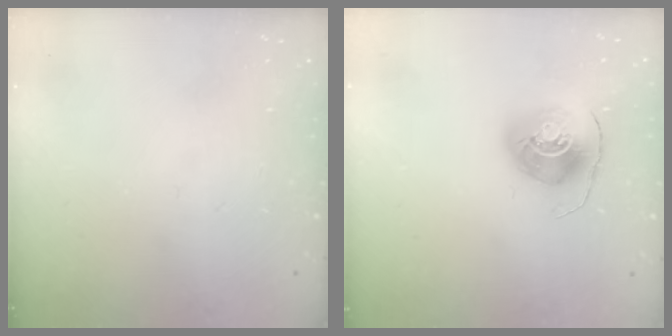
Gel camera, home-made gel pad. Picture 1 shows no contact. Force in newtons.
{"total": 7.6, "press": 7.6, "slide": 0.3}